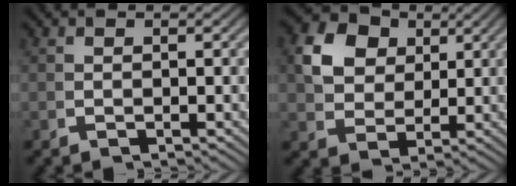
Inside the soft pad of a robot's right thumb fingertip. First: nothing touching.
{"total": 9.1, "force": [3.1, 7.1, 4.8], "torque": [-0.108, -0.009, 0.057]}